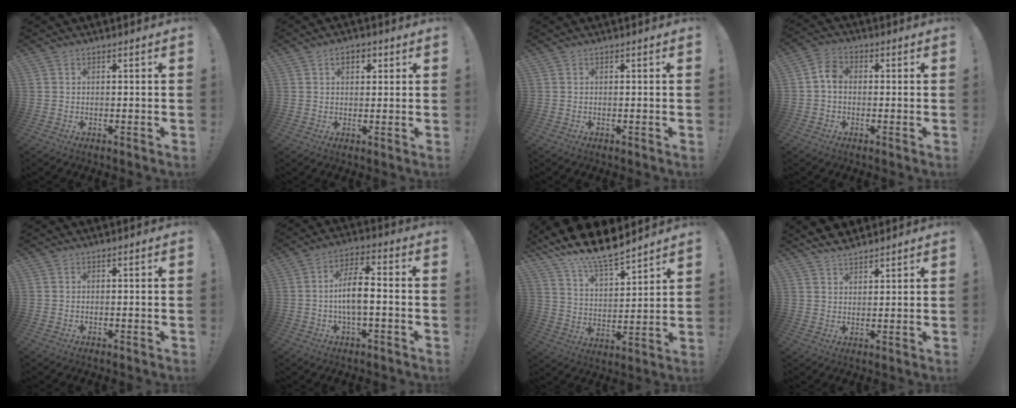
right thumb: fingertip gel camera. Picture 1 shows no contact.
{"total": 3.7, "force": [1.4, 2.5, 2.4], "torque": [-0.030, 0.001, 0.020]}
{"total": 0.0}
{"total": 5.1, "force": [-0.6, 3.6, 3.5], "torque": [-0.065, 0.015, -0.009]}
{"total": 0.0}
{"total": 9.3, "force": [-1.7, 3.4, 8.5], "torque": [-0.153, 0.011, -0.033]}
{"total": 13.7, "force": [12.2, 3.6, 5.2], "torque": [-0.106, -0.097, 0.219]}
{"total": 5.1, "force": [4.7, 1.6, 1.3], "torque": [-0.020, -0.025, 0.087]}